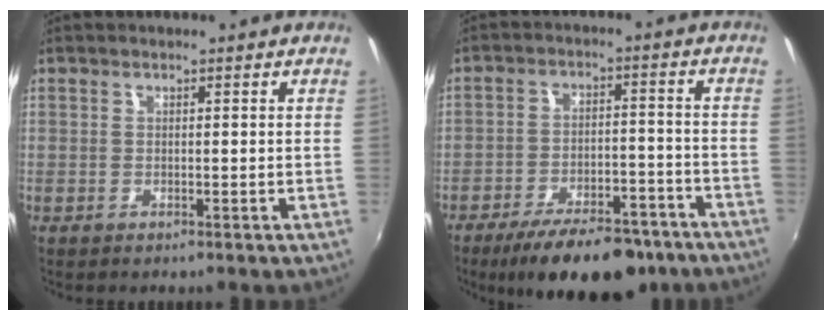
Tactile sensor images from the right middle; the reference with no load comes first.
{"total": 17.0, "force": [-12.9, 6.4, 9.0], "torque": [-0.157, -0.007, -0.178]}